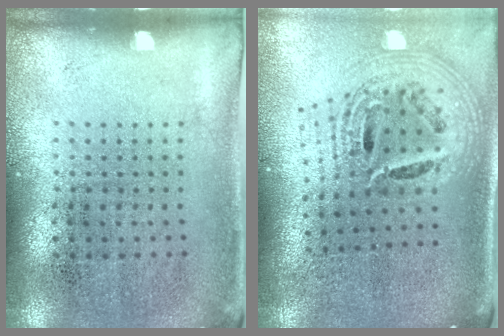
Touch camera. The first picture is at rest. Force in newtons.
{"total": 2.5, "press": 1.8, "slide": 1.8}